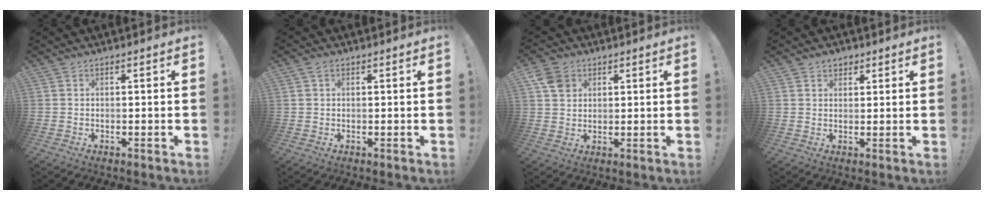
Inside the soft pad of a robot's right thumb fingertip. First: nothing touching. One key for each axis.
{"total": 1.5, "fx": 0.8, "fy": 1.0, "fz": 0.8, "tx": -0.010, "ty": 0.002, "tz": 0.012}
{"total": 6.0, "fx": 2.6, "fy": 4.6, "fz": 2.7, "tx": -0.036, "ty": -0.003, "tz": 0.052}
{"total": 2.7, "fx": 1.7, "fy": 2.0, "fz": 0.8, "tx": 0.001, "ty": -0.009, "tz": 0.028}